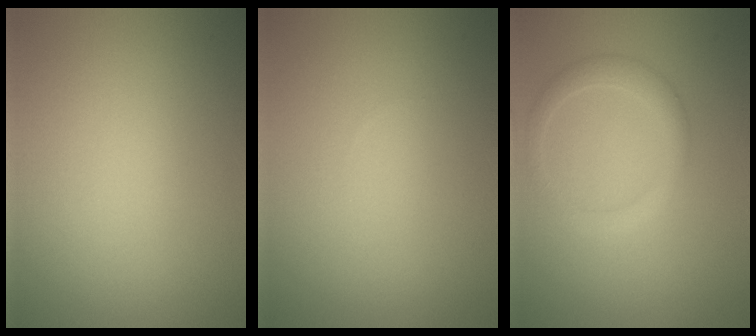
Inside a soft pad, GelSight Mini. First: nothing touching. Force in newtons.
{"total": 0.0}
{"total": 2.2, "press": 2.1, "slide": 0.1}